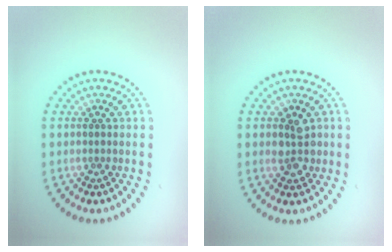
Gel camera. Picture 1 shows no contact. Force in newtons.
{"total": 2.6, "press": 2.5, "slide": 0.6}